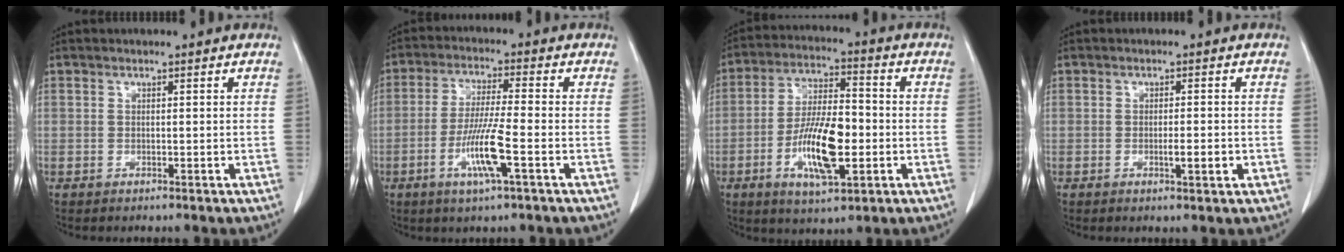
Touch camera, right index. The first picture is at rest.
{"total": 8.5, "force": [-3.2, -0.1, 7.9], "torque": [-0.155, -0.011, -0.063]}
{"total": 10.8, "force": [-3.7, 0.4, 10.1], "torque": [-0.203, -0.008, -0.077]}
{"total": 2.7, "force": [-0.8, 0.3, 2.6], "torque": [-0.043, -0.002, -0.011]}